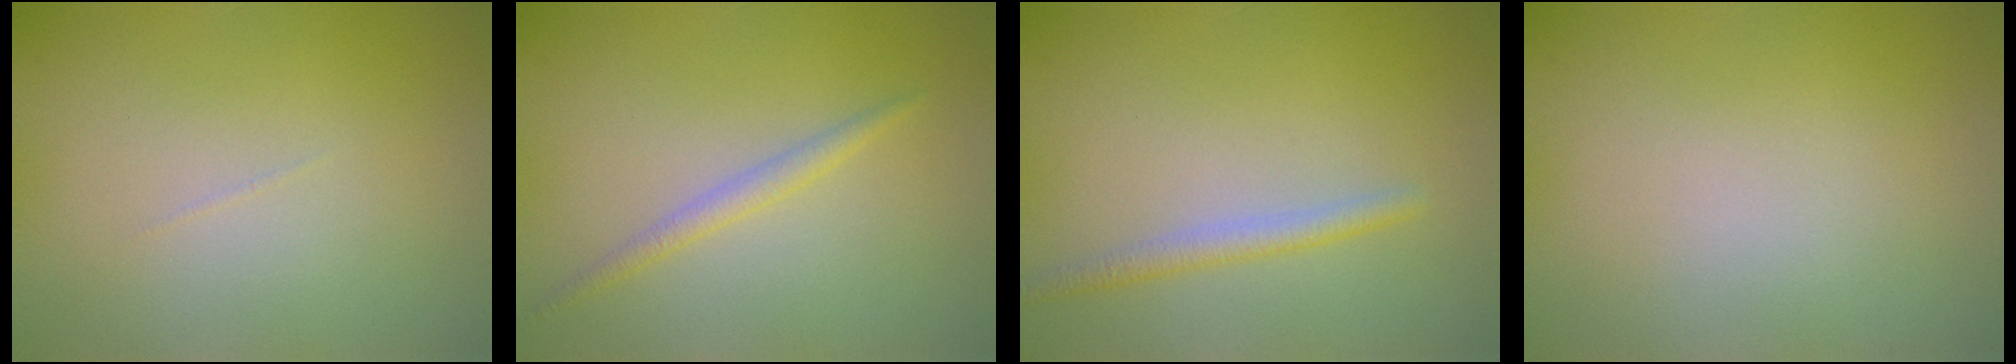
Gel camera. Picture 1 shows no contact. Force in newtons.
{"total": 1.3, "press": 1.3, "slide": 0.0}
{"total": 1.9, "press": 1.9, "slide": 0.0}
{"total": 0.0}